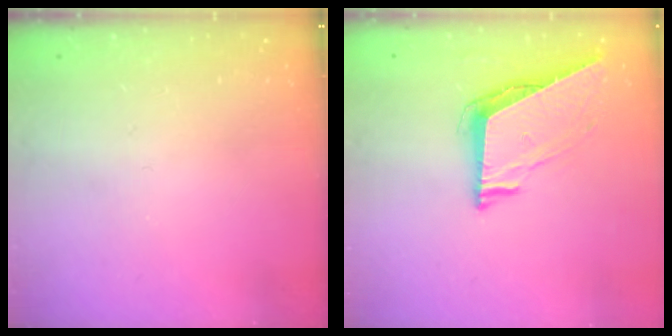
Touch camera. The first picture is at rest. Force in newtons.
{"total": 7.5, "press": 7.5, "slide": 0.5}